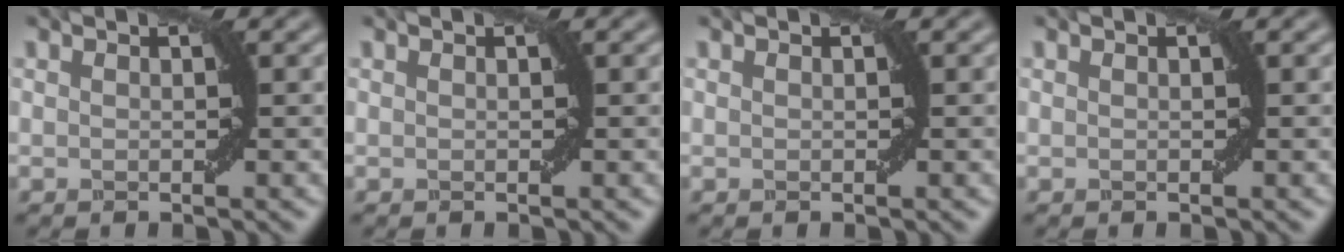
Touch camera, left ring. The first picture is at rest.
{"total": 0.0}
{"total": 0.0}
{"total": 0.0}